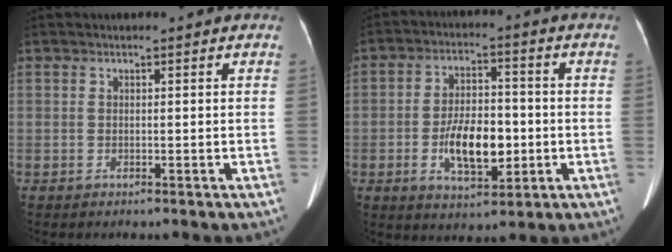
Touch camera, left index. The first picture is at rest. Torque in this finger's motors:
{"motor_torque": [0.60, 0.37, 0.34, 0.05]}